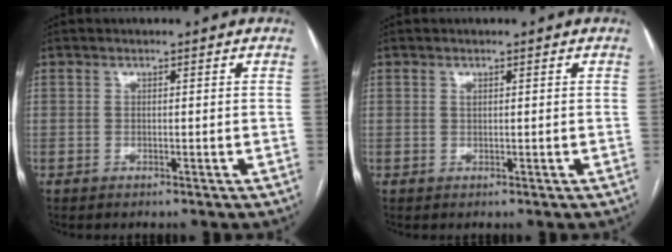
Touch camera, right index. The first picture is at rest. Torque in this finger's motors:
{"motor_torque": [0.04, 0.03, -0.01, 0.00]}